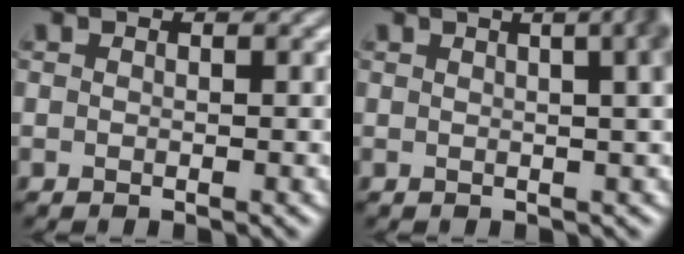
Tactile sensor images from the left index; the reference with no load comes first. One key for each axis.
{"total": 9.5, "fx": 3.1, "fy": 4.6, "fz": 7.7, "tx": -0.018, "ty": 0.057, "tz": 0.000}